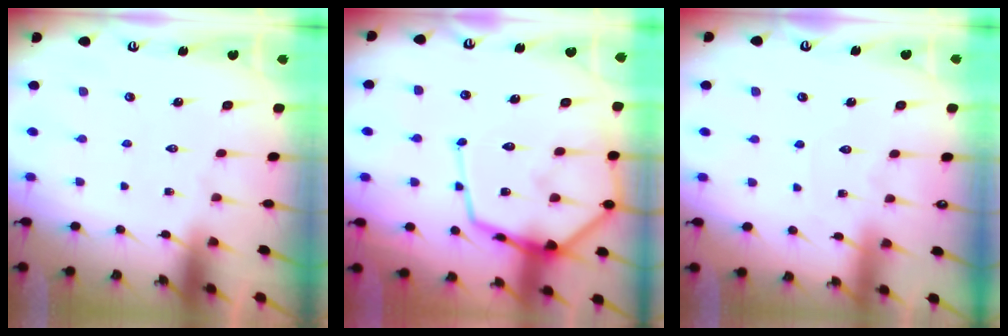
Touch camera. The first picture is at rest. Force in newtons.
{"total": 18.5, "press": 18.5, "slide": 1.7}
{"total": 3.5, "press": 3.4, "slide": 0.4}